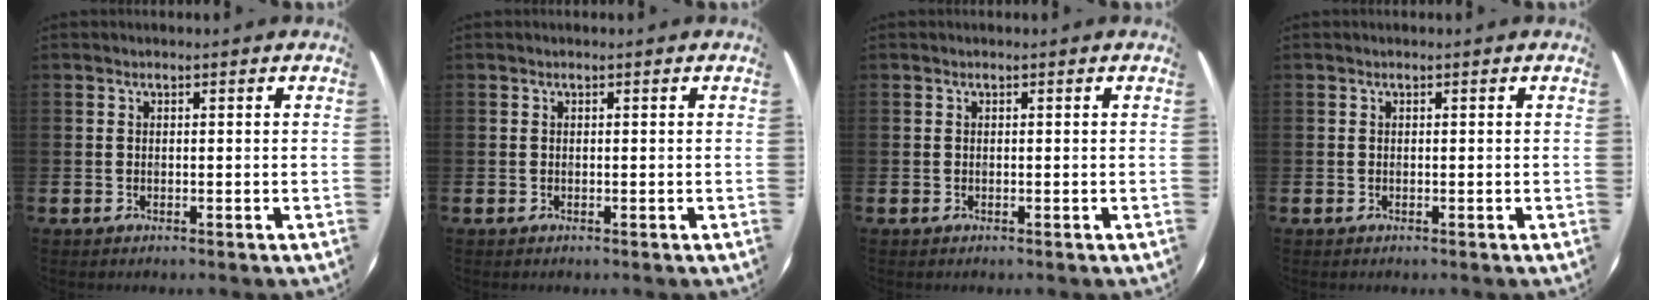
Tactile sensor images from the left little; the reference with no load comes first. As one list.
[{"total": 0.0}, {"total": 0.0}, {"total": 0.0}]